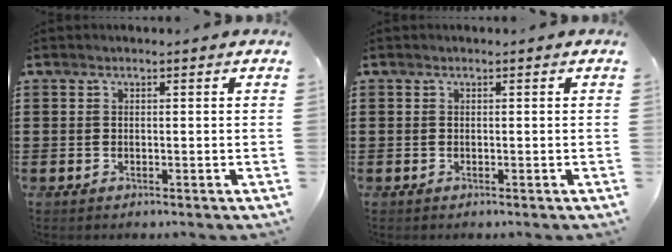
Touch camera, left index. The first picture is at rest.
{"total": 0.0}